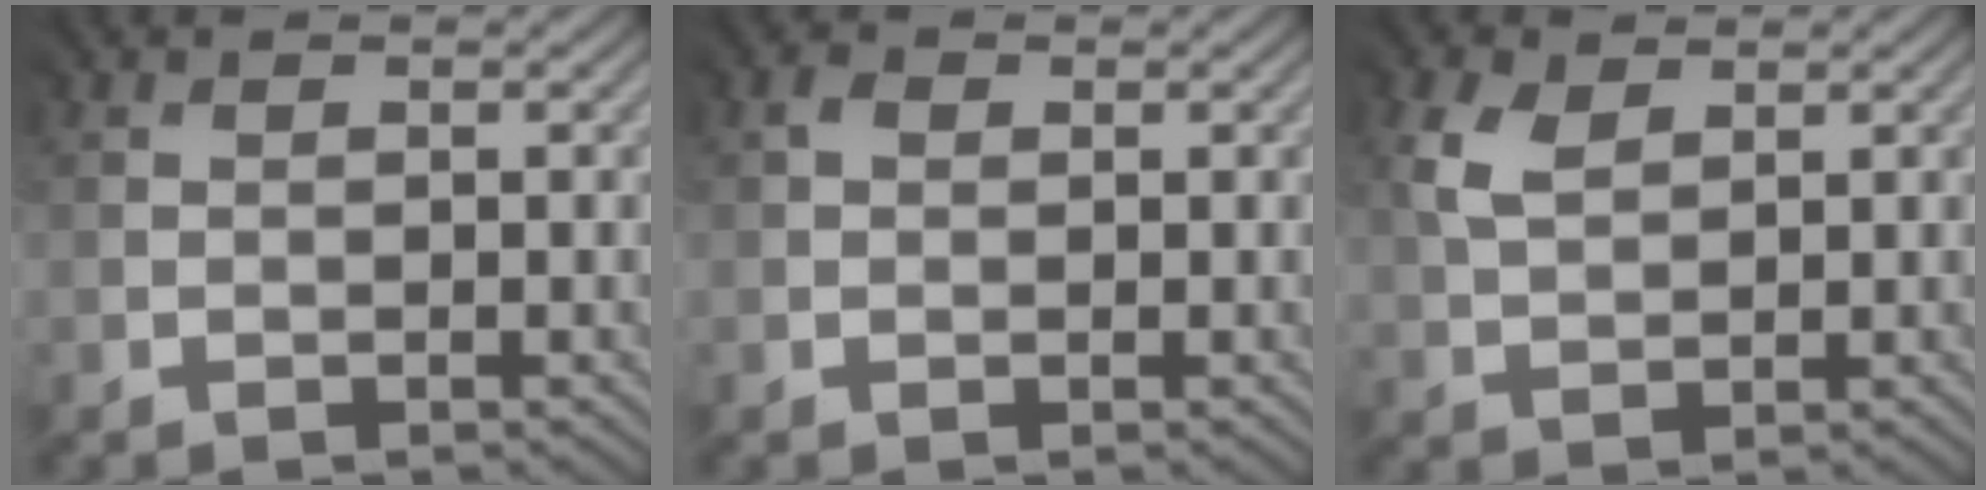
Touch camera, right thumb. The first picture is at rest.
{"total": 1.0, "force": [0.5, 0.9, 0.1], "torque": [-0.001, -0.001, 0.005]}
{"total": 3.1, "force": [2.0, 1.8, 1.4], "torque": [-0.052, 0.005, 0.037]}